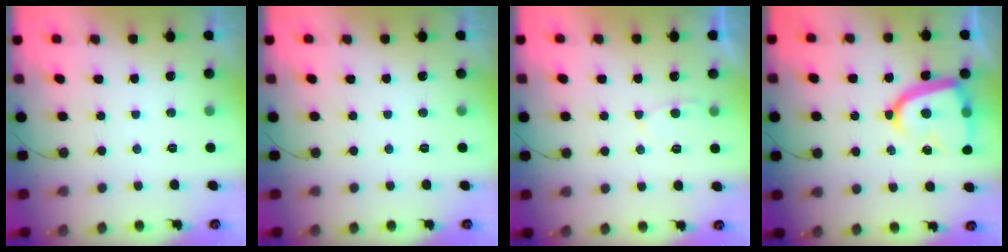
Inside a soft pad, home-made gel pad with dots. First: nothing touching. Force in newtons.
{"total": 0.0}
{"total": 3.0, "press": 2.9, "slide": 0.5}
{"total": 16.0, "press": 15.9, "slide": 1.4}